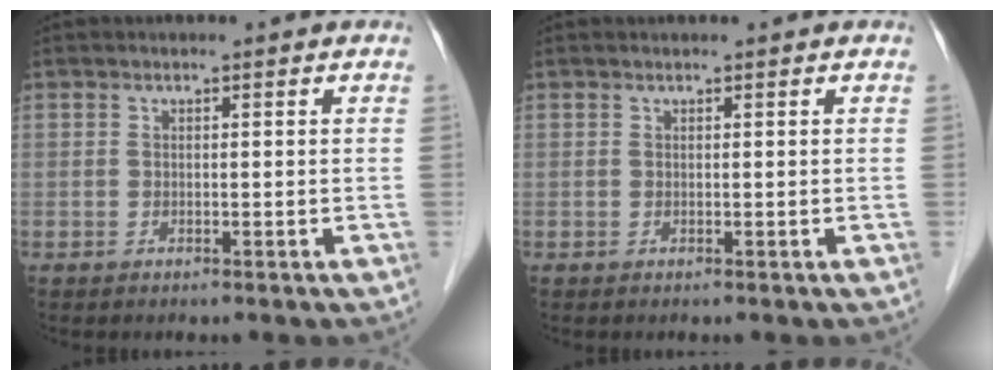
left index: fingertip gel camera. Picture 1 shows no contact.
{"total": 1.8, "force": [-1.7, -0.4, -0.5], "torque": [0.012, -0.003, -0.028]}